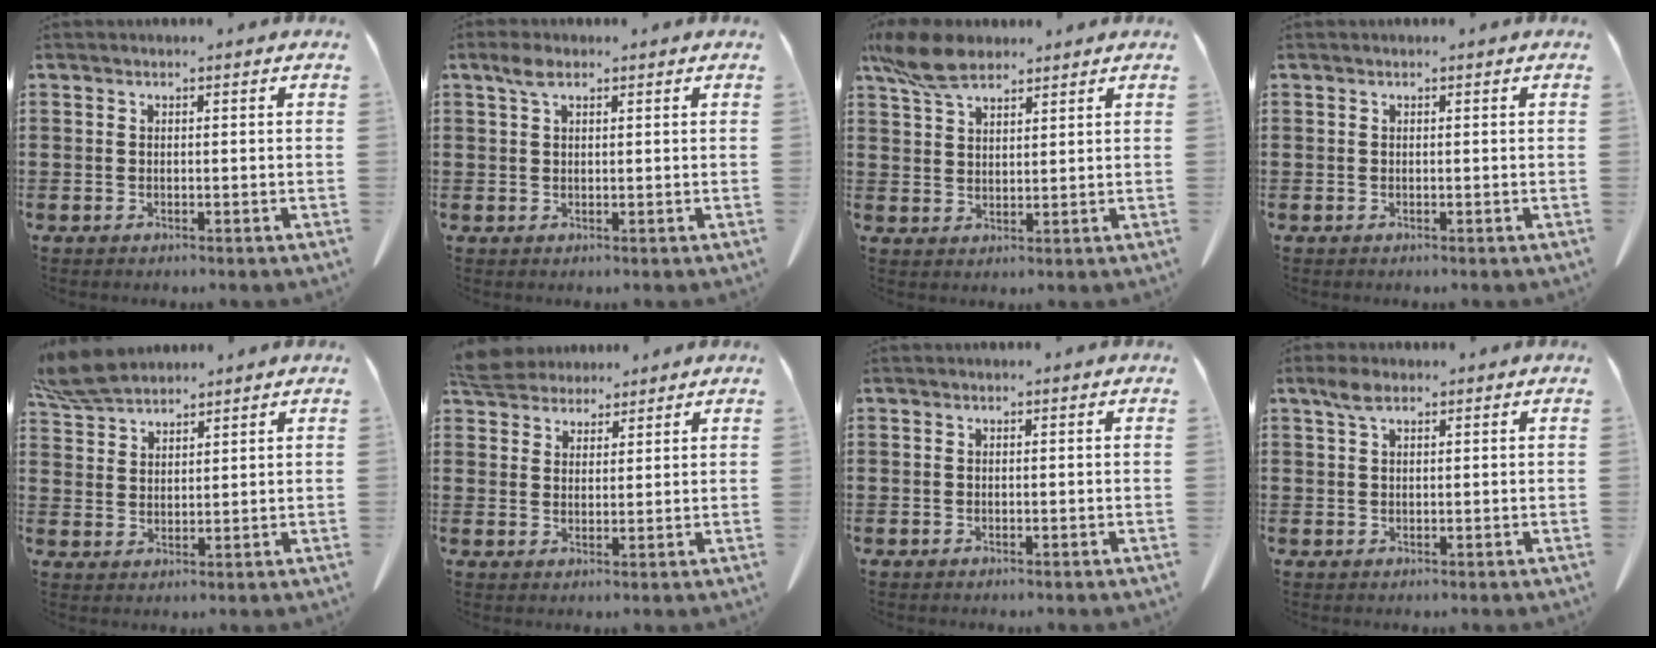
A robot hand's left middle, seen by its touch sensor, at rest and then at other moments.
{"total": 2.4, "force": [1.4, 1.1, 1.7], "torque": [-0.039, 0.004, 0.027]}
{"total": 7.2, "force": [5.4, 2.9, 3.8], "torque": [-0.091, -0.003, 0.104]}
{"total": 0.0}
{"total": 6.3, "force": [5.7, 1.3, 2.4], "torque": [-0.066, -0.008, 0.110]}
{"total": 5.1, "force": [4.8, 1.6, 0.7], "torque": [-0.035, -0.010, 0.092]}
{"total": 0.0}
{"total": 2.6, "force": [1.6, 1.1, 1.7], "torque": [-0.040, 0.004, 0.030]}